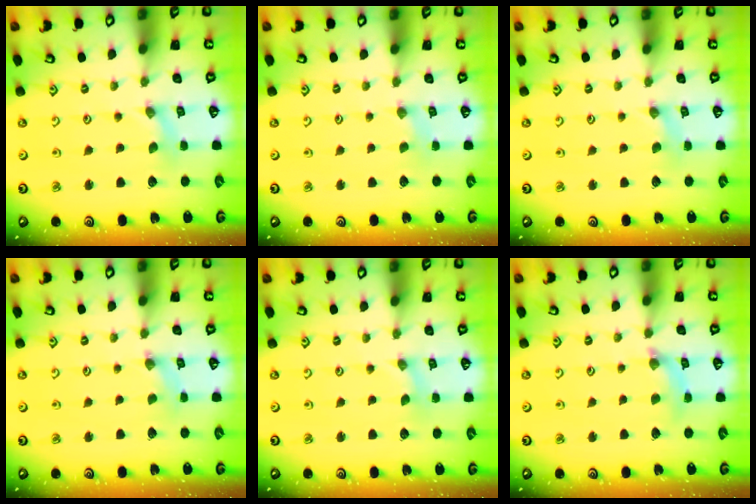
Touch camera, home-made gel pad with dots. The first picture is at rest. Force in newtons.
{"total": 0.0}
{"total": 0.6, "press": 0.6, "slide": 0.2}
{"total": 0.0}
{"total": 0.0}
{"total": 4.8, "press": 4.7, "slide": 0.4}